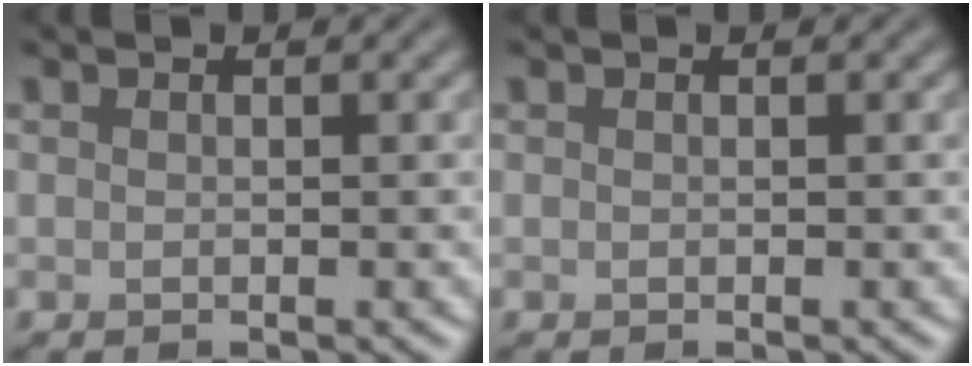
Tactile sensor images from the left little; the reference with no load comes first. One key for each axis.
{"total": 0.0}